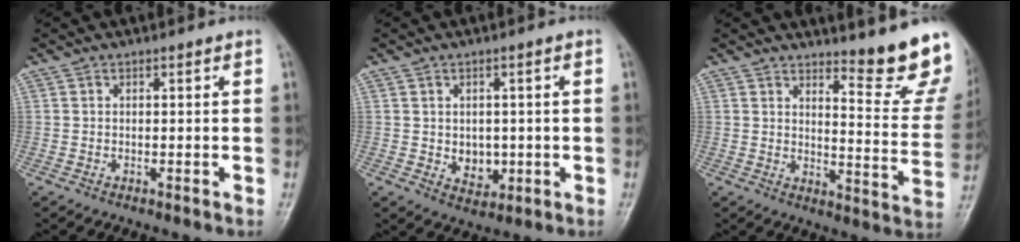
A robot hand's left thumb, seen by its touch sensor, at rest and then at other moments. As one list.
[{"total": 4.7, "force": [-0.3, 3.7, 3.0], "torque": [-0.022, -0.004, 0.006]}, {"total": 13.2, "force": [11.1, 1.3, 7.1], "torque": [-0.067, -0.129, 0.136]}]